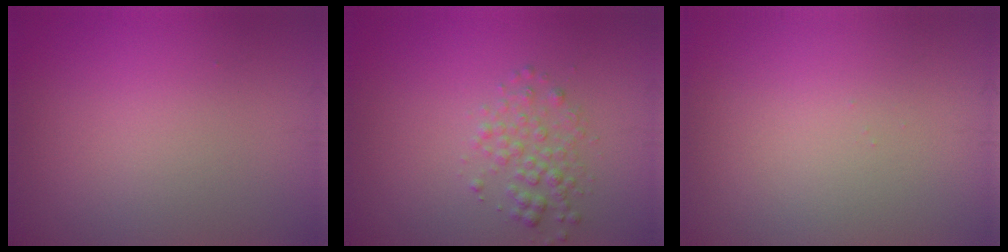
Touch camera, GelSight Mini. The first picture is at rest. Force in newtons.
{"total": 2.1, "press": 2.1, "slide": 0.1}
{"total": 0.0}